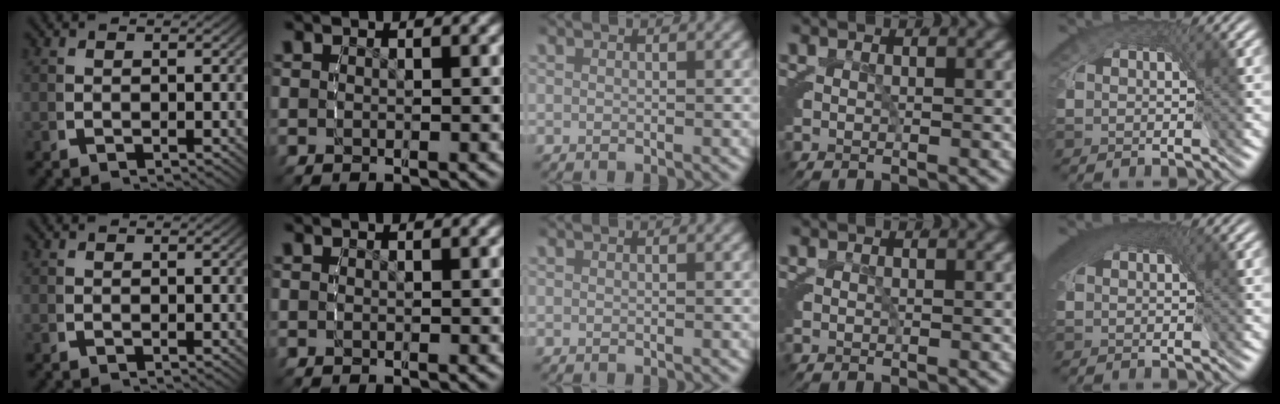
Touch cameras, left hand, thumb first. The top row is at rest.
{"little": {"total": 3.9, "force": [1.3, 2.1, 3.0], "torque": [-0.056, -0.007, 0.018]}}